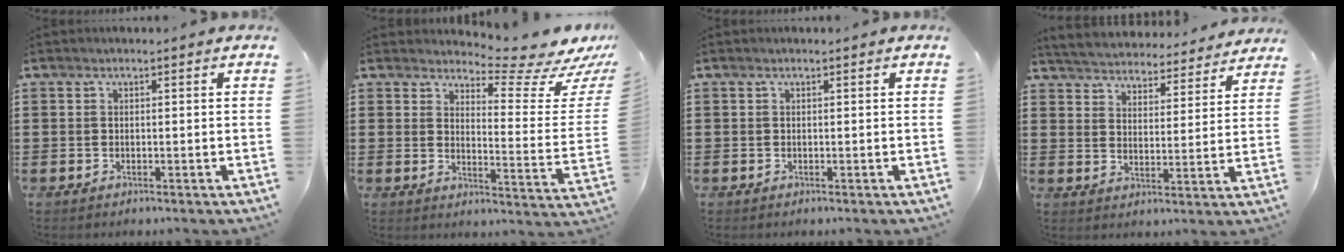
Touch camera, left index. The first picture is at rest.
{"total": 6.5, "force": [5.8, 0.6, 2.7], "torque": [-0.051, -0.057, 0.095]}
{"total": 0.0}
{"total": 4.6, "force": [4.6, -0.2, -0.2], "torque": [-0.024, -0.040, 0.076]}